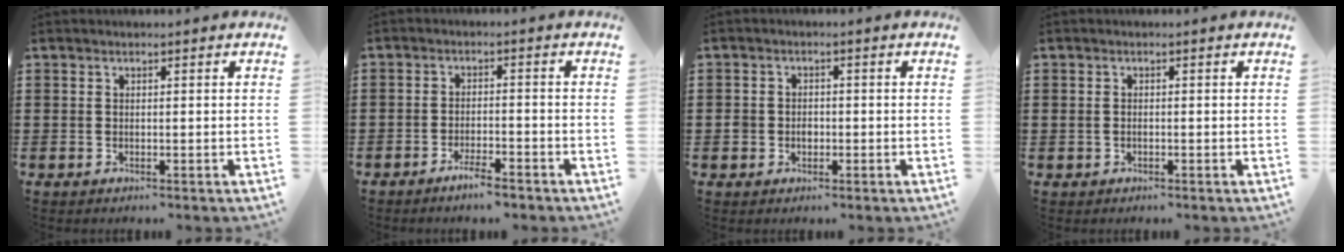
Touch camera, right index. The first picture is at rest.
{"total": 3.3, "force": [-2.8, 0.3, 1.7], "torque": [-0.037, 0.001, -0.053]}
{"total": 2.1, "force": [-0.5, 1.8, 1.0], "torque": [-0.022, 0.004, -0.012]}
{"total": 0.8, "force": [-0.2, 0.5, 0.5], "torque": [-0.012, 0.002, -0.006]}